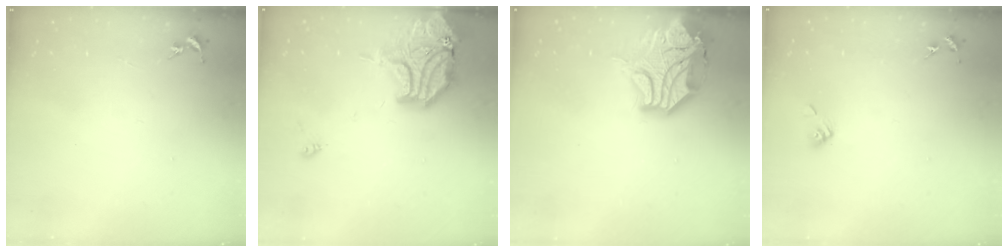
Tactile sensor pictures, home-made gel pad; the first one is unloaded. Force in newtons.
{"total": 20.7, "press": 20.5, "slide": 3.1}
{"total": 17.6, "press": 17.4, "slide": 2.6}
{"total": 5.8, "press": 5.3, "slide": 2.3}